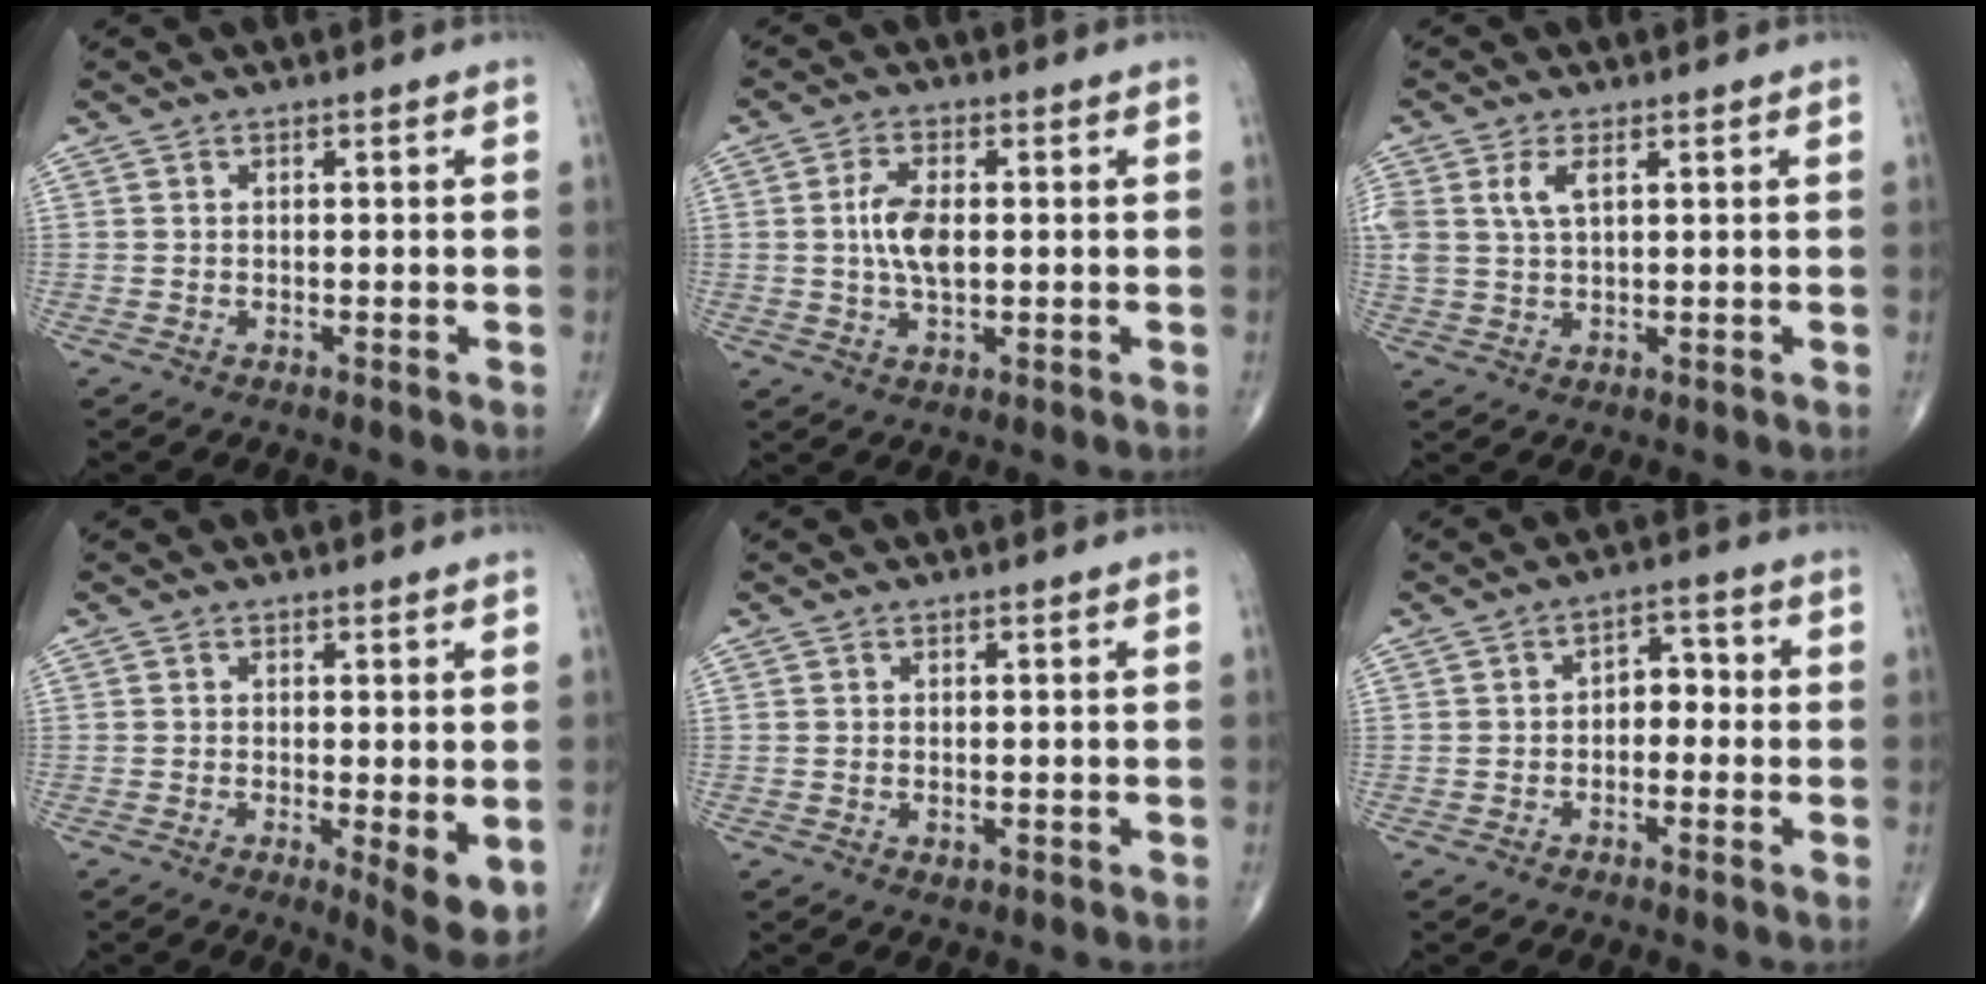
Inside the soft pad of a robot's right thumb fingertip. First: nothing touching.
{"total": 6.5, "force": [0.3, 3.2, 5.7], "torque": [-0.115, 0.002, 0.003]}
{"total": 4.9, "force": [1.9, 2.4, 3.8], "torque": [-0.087, 0.001, 0.042]}
{"total": 5.9, "force": [-0.7, 1.7, 5.6], "torque": [-0.080, -0.018, -0.010]}
{"total": 1.0, "force": [-0.2, 0.7, 0.7], "torque": [-0.009, -0.002, 0.000]}
{"total": 4.4, "force": [-0.8, 2.9, 3.2], "torque": [-0.026, 0.025, -0.024]}